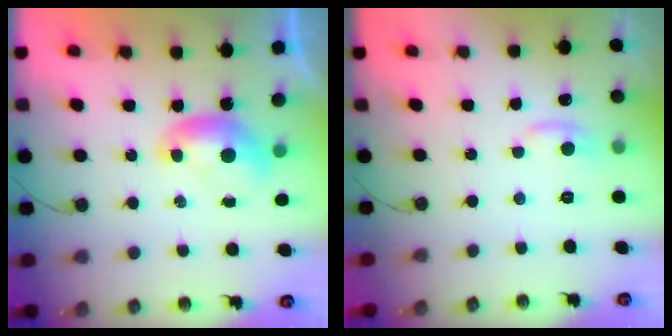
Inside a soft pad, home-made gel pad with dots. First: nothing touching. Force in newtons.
{"total": 0.7, "press": 0.1, "slide": 0.7}